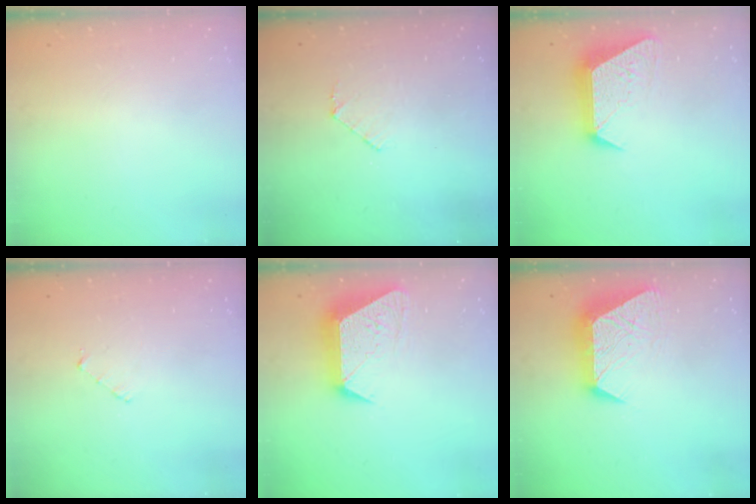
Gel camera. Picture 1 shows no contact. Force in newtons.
{"total": 4.9, "press": 4.9, "slide": 0.4}
{"total": 11.3, "press": 11.3, "slide": 1.0}
{"total": 2.9, "press": 2.9, "slide": 0.2}
{"total": 12.1, "press": 12.1, "slide": 1.0}
{"total": 12.3, "press": 12.2, "slide": 1.1}